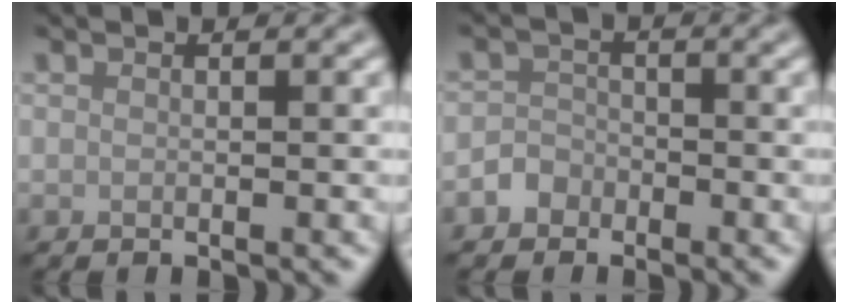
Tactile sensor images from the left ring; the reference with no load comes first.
{"total": 1.6, "force": [-1.1, 1.2, 0.1], "torque": [0.006, 0.010, -0.024]}